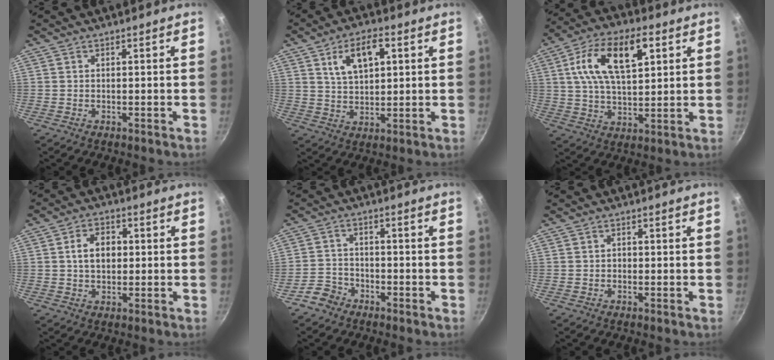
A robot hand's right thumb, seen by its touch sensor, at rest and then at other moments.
{"total": 9.3, "force": [3.4, 4.9, 7.2], "torque": [-0.108, -0.002, 0.064]}
{"total": 16.2, "force": [5.2, 8.1, 13.0], "torque": [-0.215, 0.002, 0.086]}
{"total": 6.3, "force": [0.6, 4.5, 4.3], "torque": [-0.052, 0.011, 0.006]}
{"total": 4.5, "force": [-3.2, 3.1, 0.7], "torque": [-0.008, 0.036, -0.060]}
{"total": 0.7, "force": [-0.2, 0.7, 0.3], "torque": [-0.003, 0.004, -0.004]}